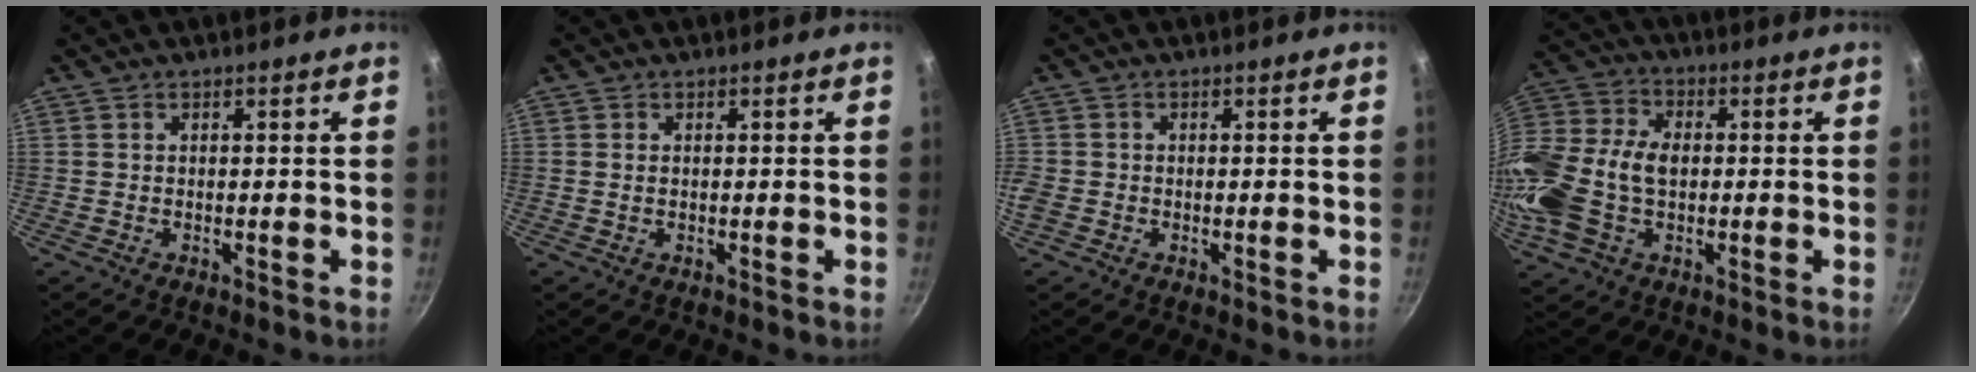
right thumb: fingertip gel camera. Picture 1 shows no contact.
{"total": 0.8, "force": [0.1, 0.5, 0.6], "torque": [-0.010, 0.001, 0.001]}
{"total": 2.7, "force": [-0.9, 2.2, 1.3], "torque": [-0.027, 0.000, -0.020]}
{"total": 19.1, "force": [-1.5, 13.1, 13.9], "torque": [-0.297, 0.035, -0.034]}